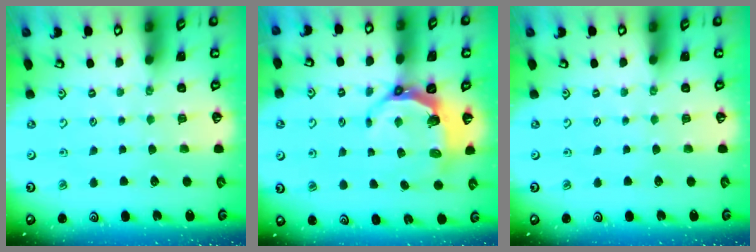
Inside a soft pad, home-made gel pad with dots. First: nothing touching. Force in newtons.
{"total": 5.7, "press": 4.2, "slide": 3.8}
{"total": 0.0}